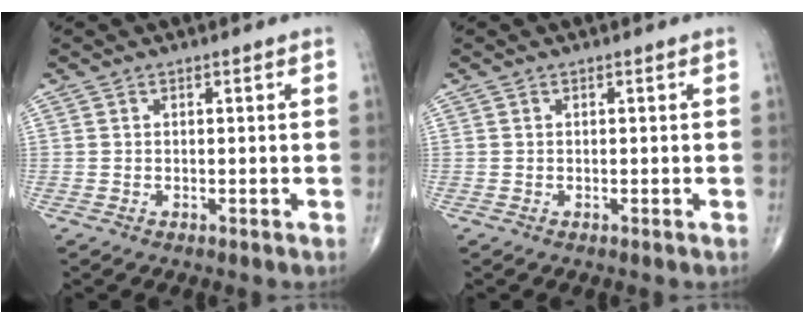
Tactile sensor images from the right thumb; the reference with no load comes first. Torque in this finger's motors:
{"motor_torque": [-0.01, 0.01, 0.07, 0.06, 0.00]}